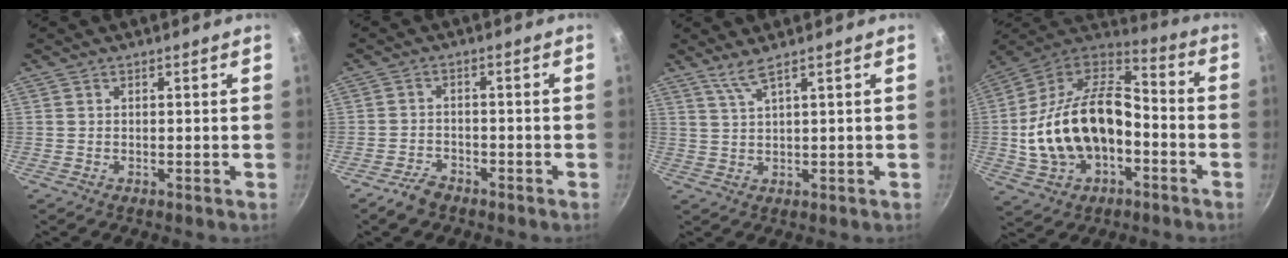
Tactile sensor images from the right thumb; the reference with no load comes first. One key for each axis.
{"total": 4.0, "fx": -3.1, "fy": 2.0, "fz": 1.4, "tx": -0.024, "ty": 0.032, "tz": -0.054}
{"total": 3.1, "fx": 2.1, "fy": -0.2, "fz": 2.3, "tx": -0.050, "ty": -0.017, "tz": 0.047}
{"total": 23.5, "fx": -4.1, "fy": 14.9, "fz": 17.7, "tx": -0.320, "ty": 0.058, "tz": -0.072}